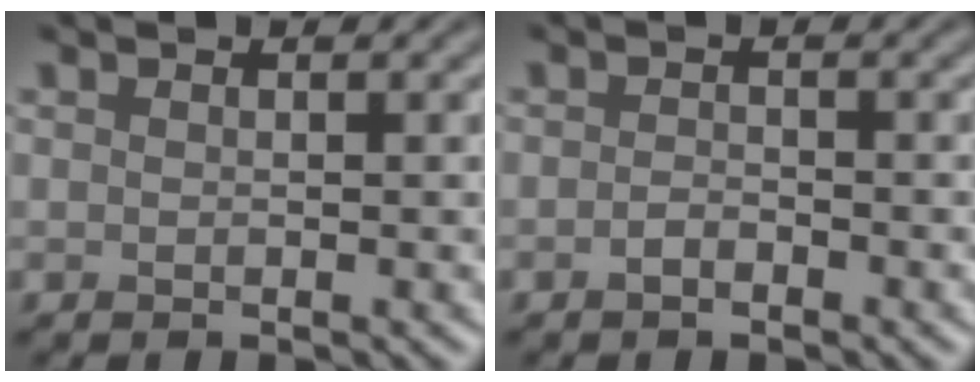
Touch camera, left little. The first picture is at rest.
{"total": 1.0, "force": [-0.6, 0.4, 0.6], "torque": [-0.014, 0.001, -0.013]}